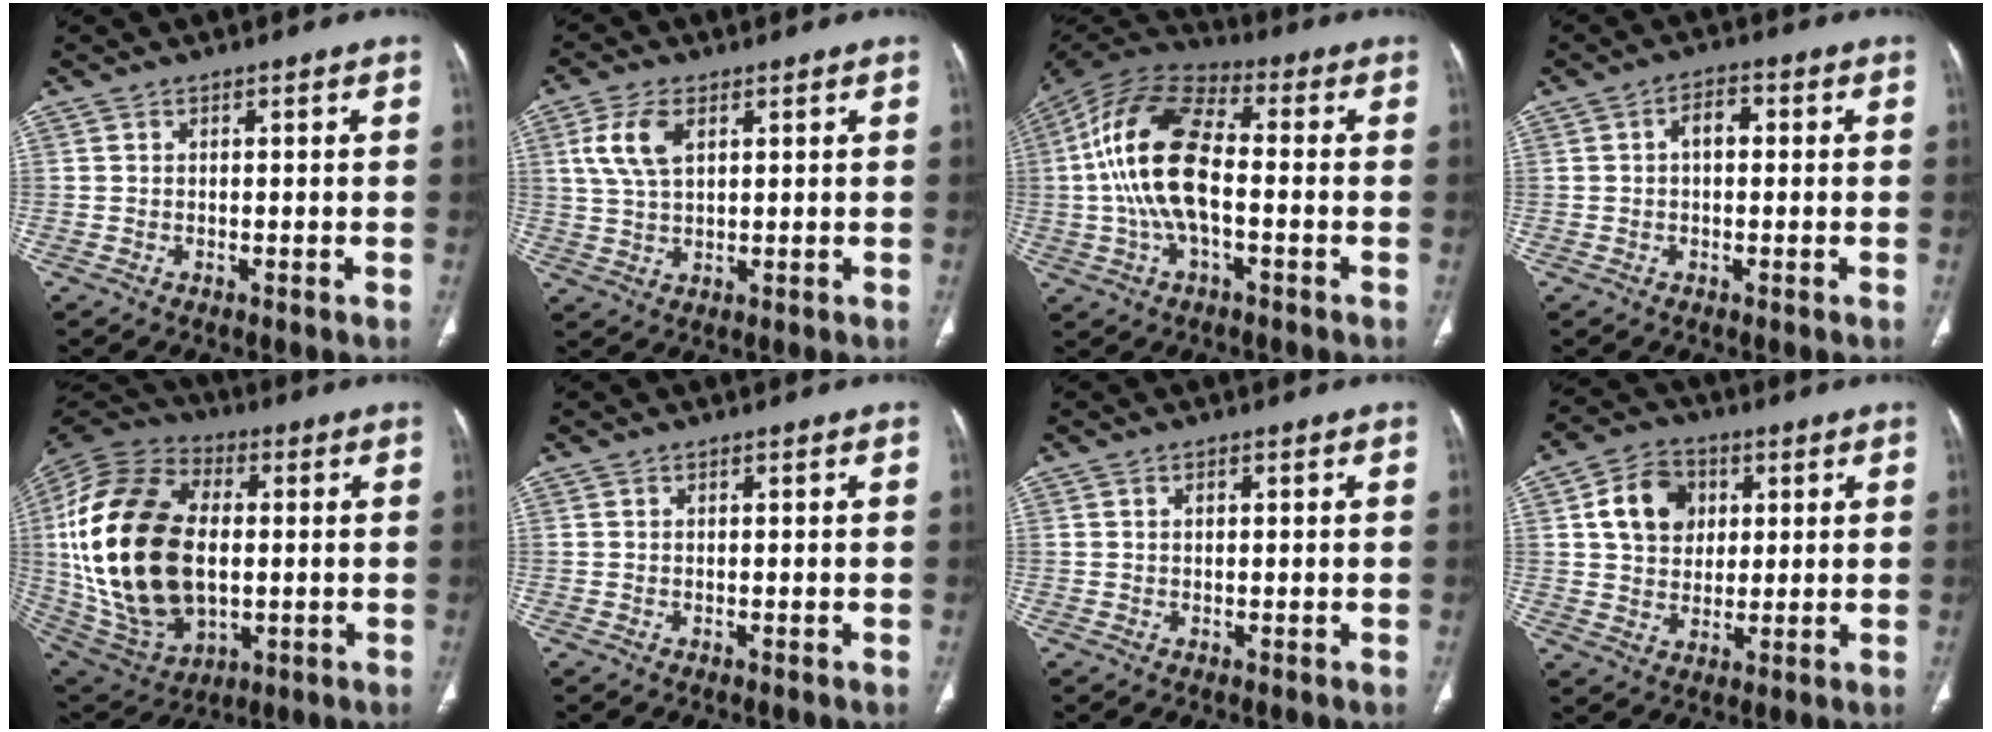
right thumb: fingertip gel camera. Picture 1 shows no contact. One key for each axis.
{"total": 7.2, "fx": 2.6, "fy": 3.8, "fz": 5.5, "tx": -0.121, "ty": 0.000, "tz": 0.055}
{"total": 17.2, "fx": -0.8, "fy": 8.4, "fz": 15.0, "tx": -0.301, "ty": 0.032, "tz": -0.021}
{"total": 3.9, "fx": 0.4, "fy": 2.4, "fz": 3.0, "tx": -0.042, "ty": 0.015, "tz": 0.001}
{"total": 28.8, "fx": 0.6, "fy": 17.3, "fz": 23.0, "tx": -0.461, "ty": -0.005, "tz": 0.022}
{"total": 0.0}
{"total": 0.8, "fx": 0.3, "fy": 0.5, "fz": 0.6, "tx": -0.010, "ty": 0.002, "tz": 0.005}
{"total": 10.5, "fx": 2.9, "fy": 8.3, "fz": 5.7, "tx": -0.070, "ty": -0.002, "tz": 0.048}